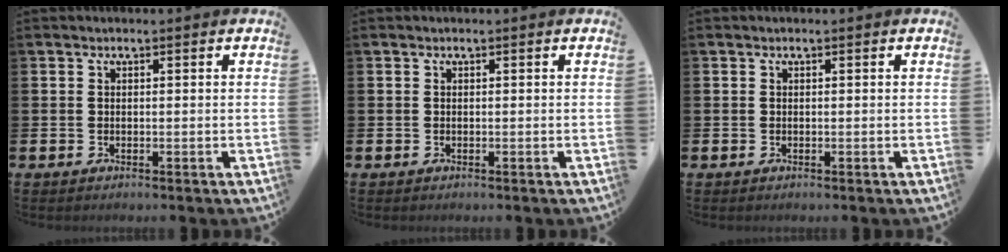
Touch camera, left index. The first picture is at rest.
{"total": 0.0}
{"total": 0.0}